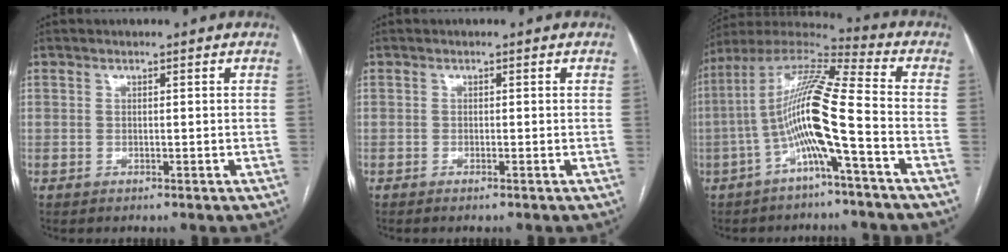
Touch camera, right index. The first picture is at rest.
{"total": 0.5, "force": [-0.4, -0.1, 0.4], "torque": [-0.007, 0.000, -0.007]}
{"total": 13.6, "force": [-3.8, -0.1, 13.1], "torque": [-0.255, 0.023, -0.080]}